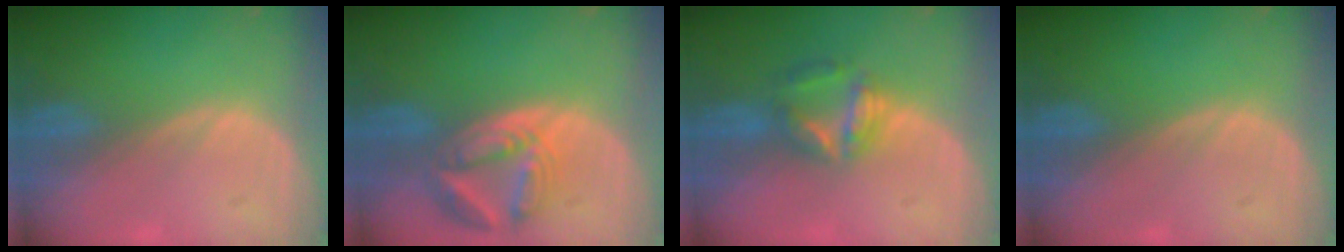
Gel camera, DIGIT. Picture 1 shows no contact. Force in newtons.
{"total": 8.0, "press": 7.1, "slide": 3.7}
{"total": 5.7, "press": 5.6, "slide": 1.4}
{"total": 0.0}